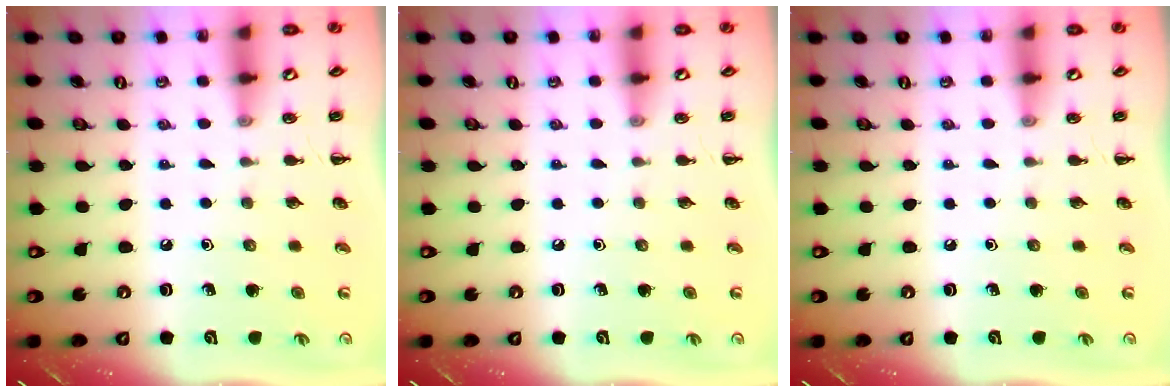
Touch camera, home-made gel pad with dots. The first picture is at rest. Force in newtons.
{"total": 0.0}
{"total": 0.0}